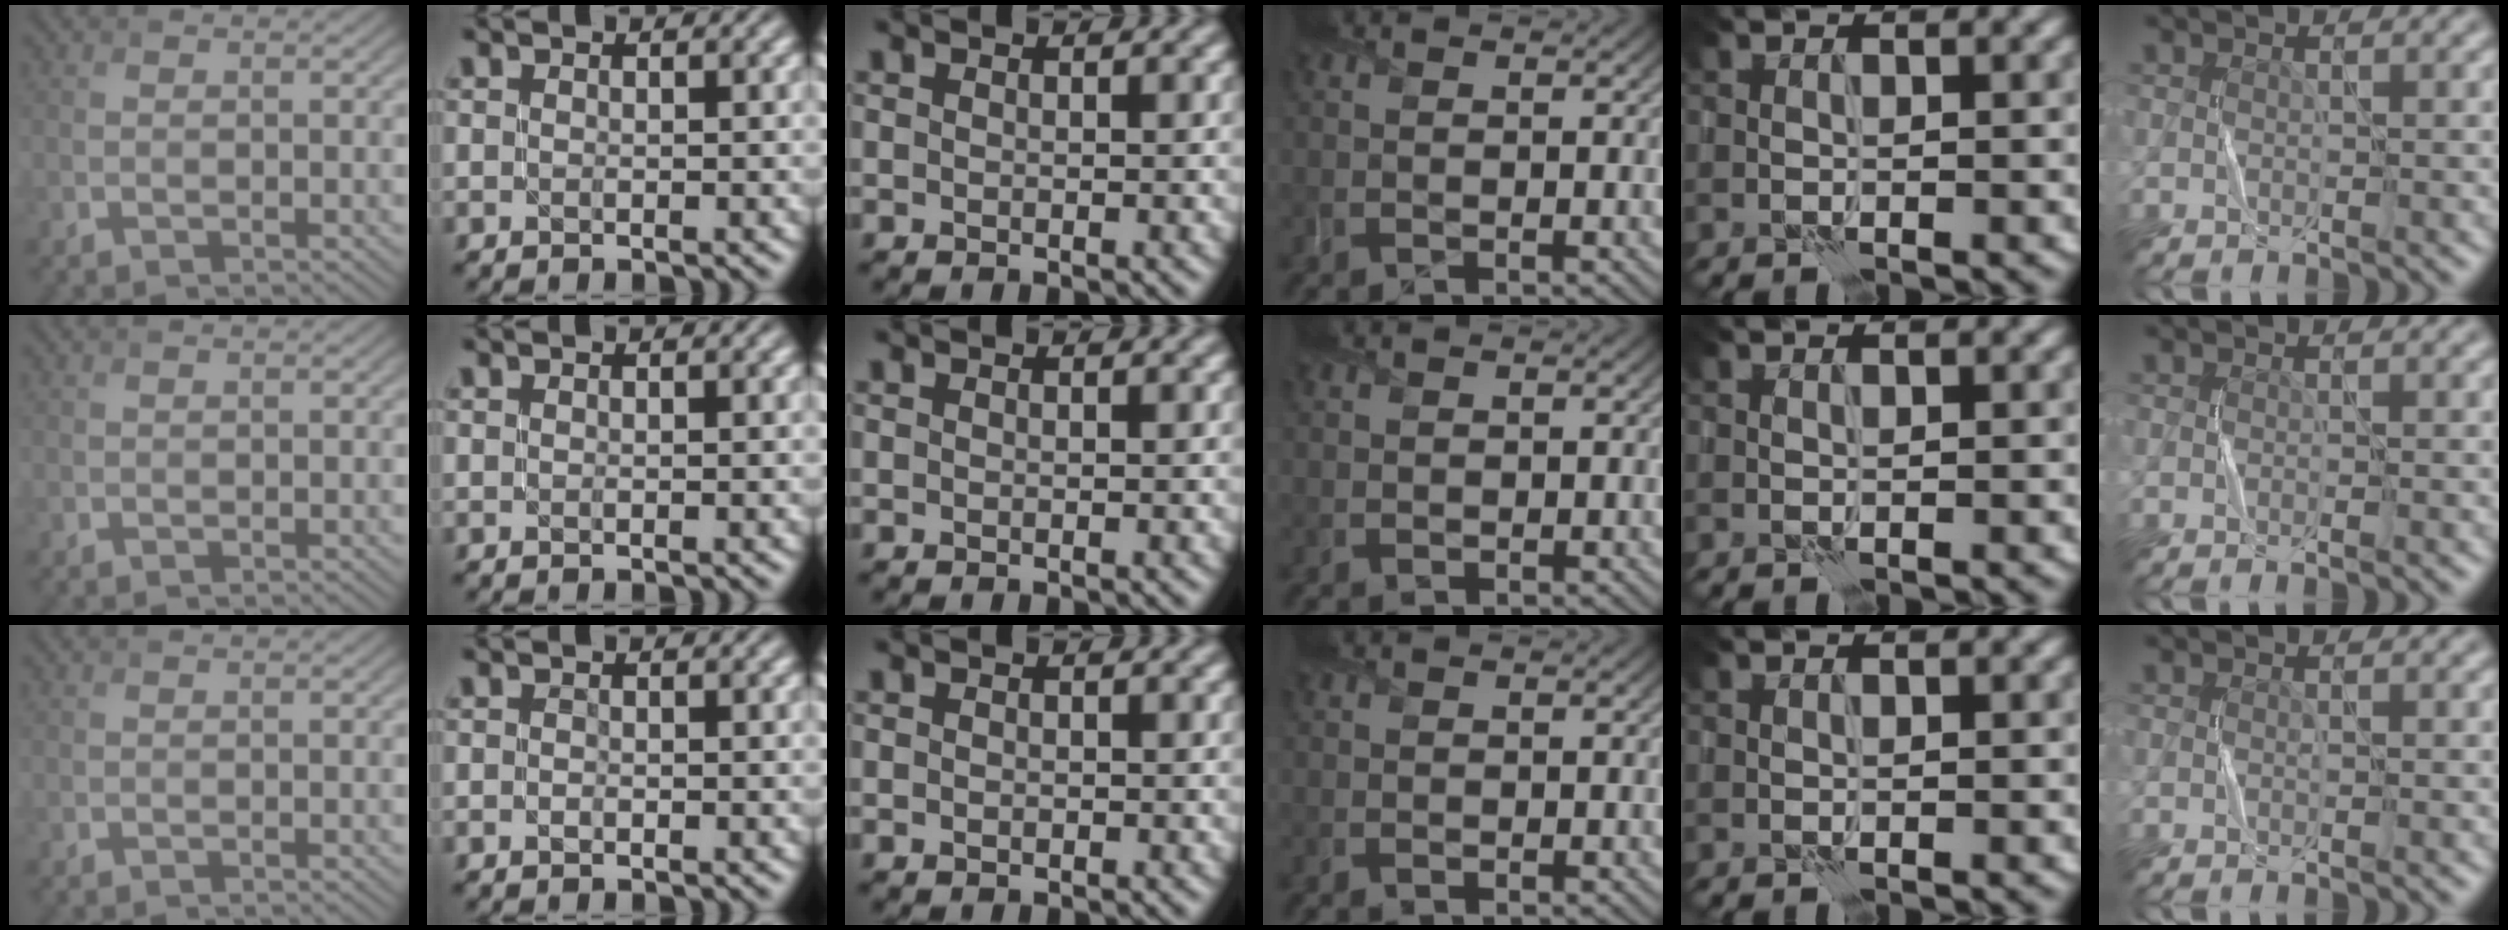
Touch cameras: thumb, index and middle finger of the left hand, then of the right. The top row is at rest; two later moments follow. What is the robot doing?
{"motion": "fold", "object": "shorts"}